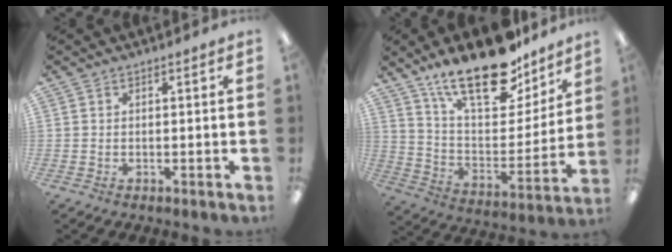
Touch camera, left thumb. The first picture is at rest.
{"total": 23.9, "force": [17.3, 9.6, 13.5], "torque": [-0.214, -0.108, 0.300]}